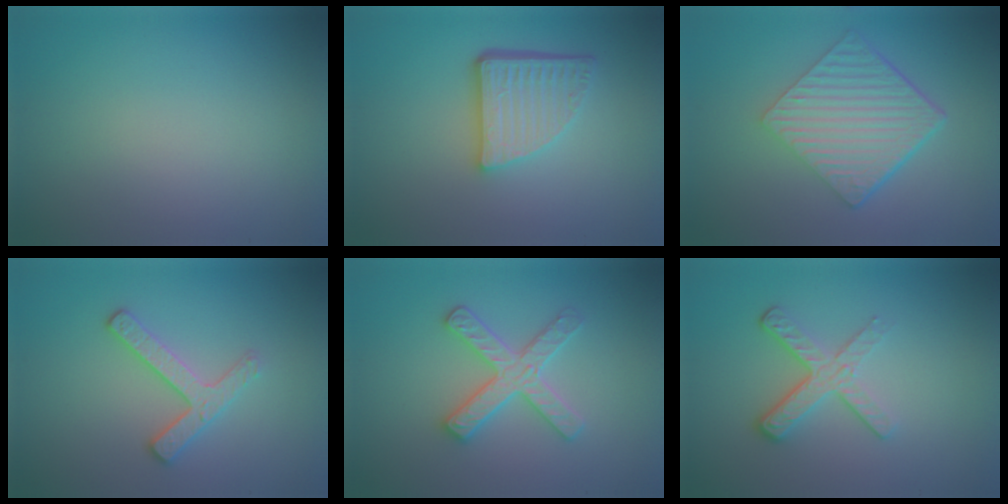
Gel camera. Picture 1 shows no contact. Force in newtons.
{"total": 5.1, "press": 3.6, "slide": 3.7}
{"total": 6.4, "press": 4.4, "slide": 4.8}
{"total": 2.8, "press": 2.6, "slide": 1.1}
{"total": 3.1, "press": 3.1, "slide": 0.4}
{"total": 3.6, "press": 2.4, "slide": 2.6}